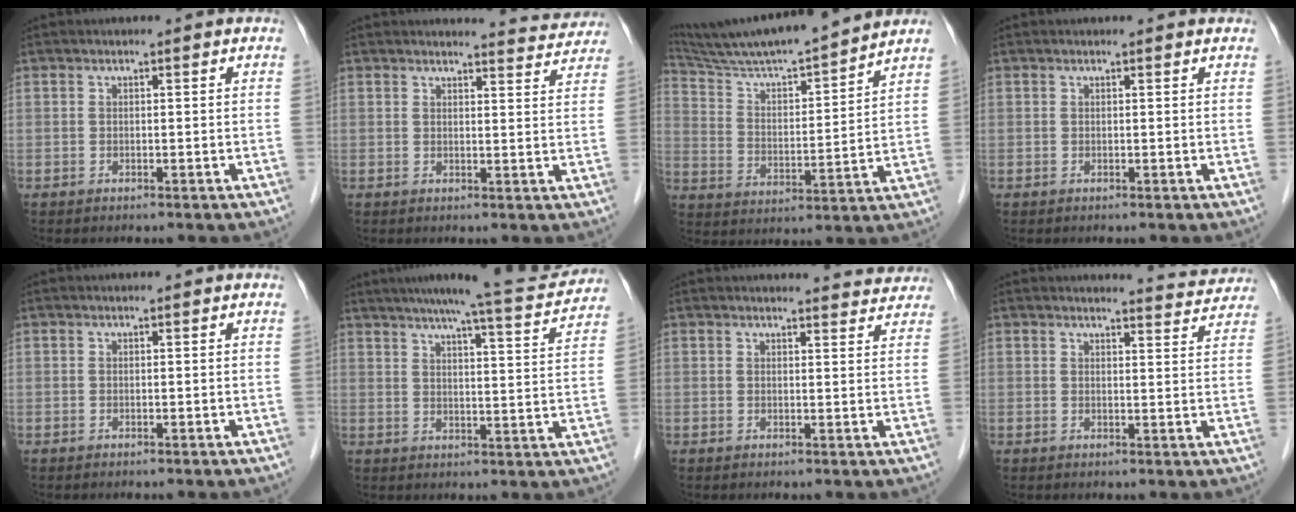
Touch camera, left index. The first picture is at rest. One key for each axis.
{"total": 6.2, "fx": 6.2, "fy": 0.5, "fz": 0.2, "tx": 0.000, "ty": -0.016, "tz": 0.055}
{"total": 18.3, "fx": 16.7, "fy": -0.1, "fz": 7.3, "tx": -0.135, "ty": 0.004, "tz": 0.271}
{"total": 1.2, "fx": 1.2, "fy": 0.1, "fz": 0.2, "tx": -0.013, "ty": 0.006, "tz": 0.011}
{"total": 0.0}
{"total": 14.2, "fx": 13.1, "fy": 0.4, "fz": 5.5, "tx": -0.080, "ty": -0.016, "tz": 0.166}
{"total": 6.7, "fx": 6.6, "fy": 0.8, "fz": 0.6, "tx": 0.004, "ty": -0.008, "tz": 0.055}
{"total": 5.6, "fx": 5.6, "fy": 0.3, "fz": -0.1, "tx": -0.004, "ty": -0.016, "tz": 0.051}